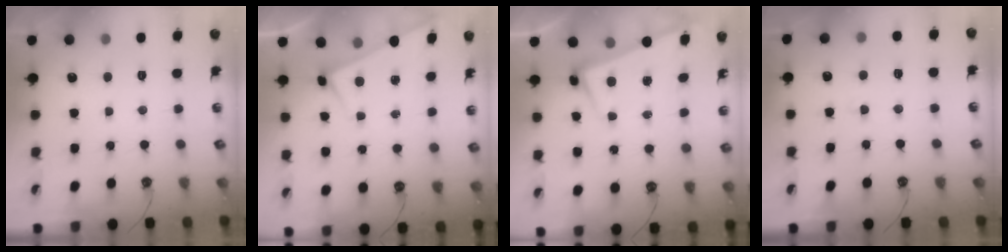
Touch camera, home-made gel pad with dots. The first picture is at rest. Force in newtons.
{"total": 5.4, "press": 5.4, "slide": 0.2}
{"total": 2.5, "press": 2.4, "slide": 0.6}
{"total": 1.2, "press": 1.0, "slide": 0.6}